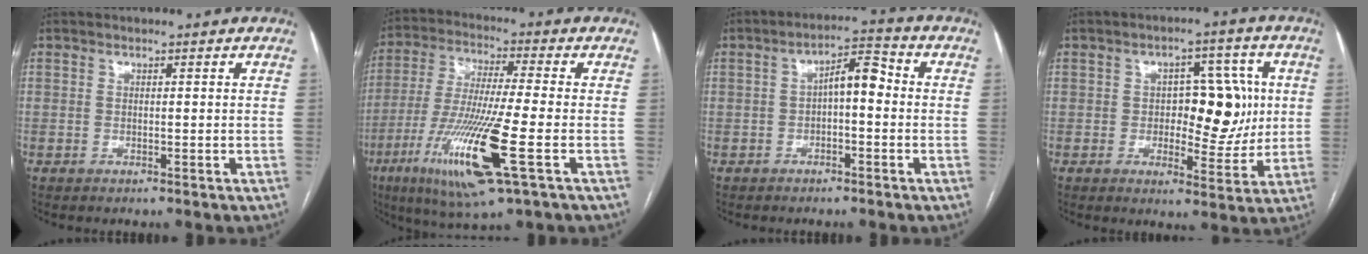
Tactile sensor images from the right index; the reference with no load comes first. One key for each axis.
{"total": 16.3, "fx": -6.0, "fy": 0.7, "fz": 15.1, "tx": -0.312, "ty": -0.030, "tz": -0.107}
{"total": 5.5, "fx": -0.2, "fy": 1.9, "fz": 5.2, "tx": -0.082, "ty": 0.030, "tz": -0.006}
{"total": 10.2, "fx": 0.7, "fy": 5.1, "fz": 8.8, "tx": -0.110, "ty": 0.018, "tz": 0.019}